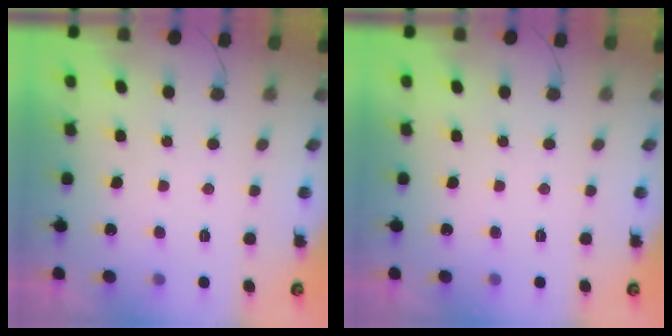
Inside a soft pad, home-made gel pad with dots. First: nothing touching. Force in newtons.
{"total": 0.0}